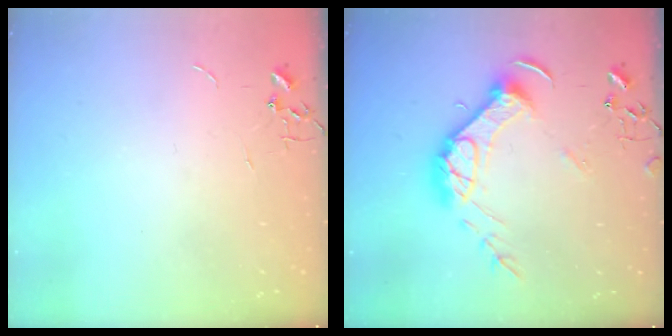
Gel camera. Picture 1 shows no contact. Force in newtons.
{"total": 15.8, "press": 15.7, "slide": 1.6}